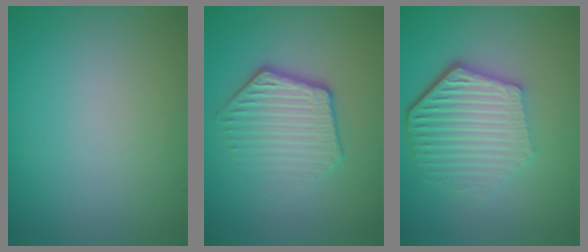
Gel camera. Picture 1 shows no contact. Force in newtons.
{"total": 4.1, "press": 3.1, "slide": 2.6}
{"total": 6.1, "press": 4.6, "slide": 4.0}